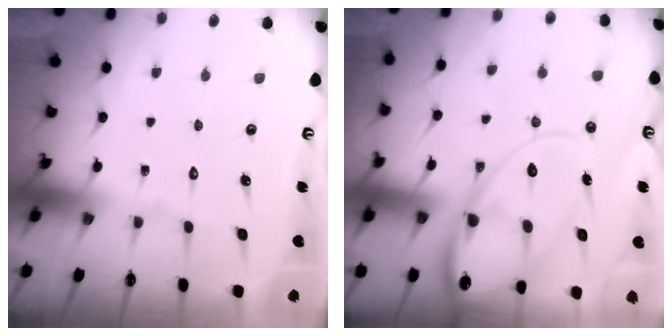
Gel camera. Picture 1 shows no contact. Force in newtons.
{"total": 15.2, "press": 15.2, "slide": 1.5}